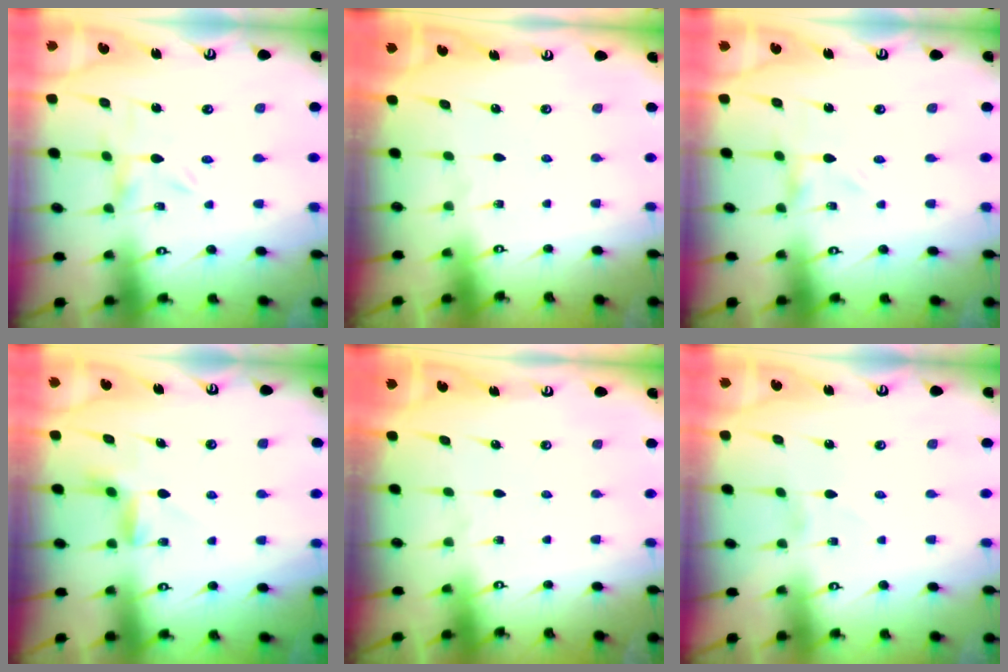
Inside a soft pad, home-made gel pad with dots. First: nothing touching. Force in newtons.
{"total": 0.0}
{"total": 0.0}
{"total": 3.5, "press": 3.5, "slide": 0.4}
{"total": 0.0}
{"total": 1.2, "press": 1.2, "slide": 0.1}